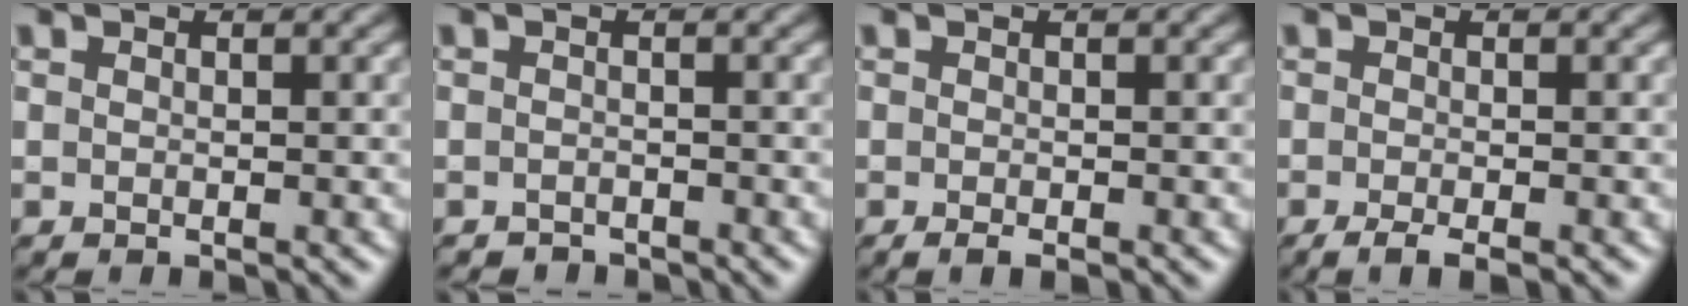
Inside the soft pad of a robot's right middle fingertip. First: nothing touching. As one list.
[{"total": 0.8, "force": [-0.8, 0.2, -0.3], "torque": [0.004, -0.005, -0.012]}, {"total": 0.8, "force": [-0.5, 0.1, 0.7], "torque": [-0.013, -0.006, -0.008]}, {"total": 2.1, "force": [-1.1, 0.4, 1.8], "torque": [-0.031, -0.007, -0.022]}]